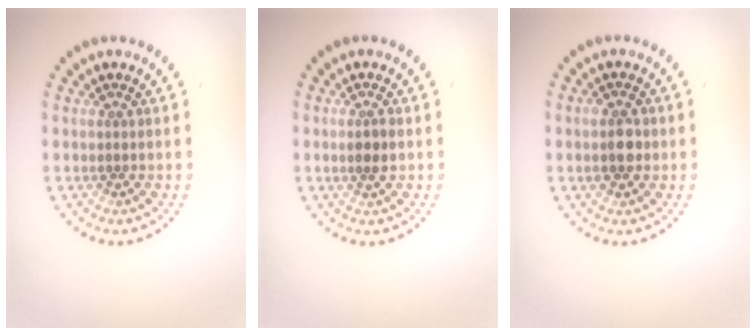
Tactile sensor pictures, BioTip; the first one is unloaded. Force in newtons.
{"total": 1.5, "press": 1.4, "slide": 0.5}
{"total": 2.5, "press": 2.5, "slide": 0.2}